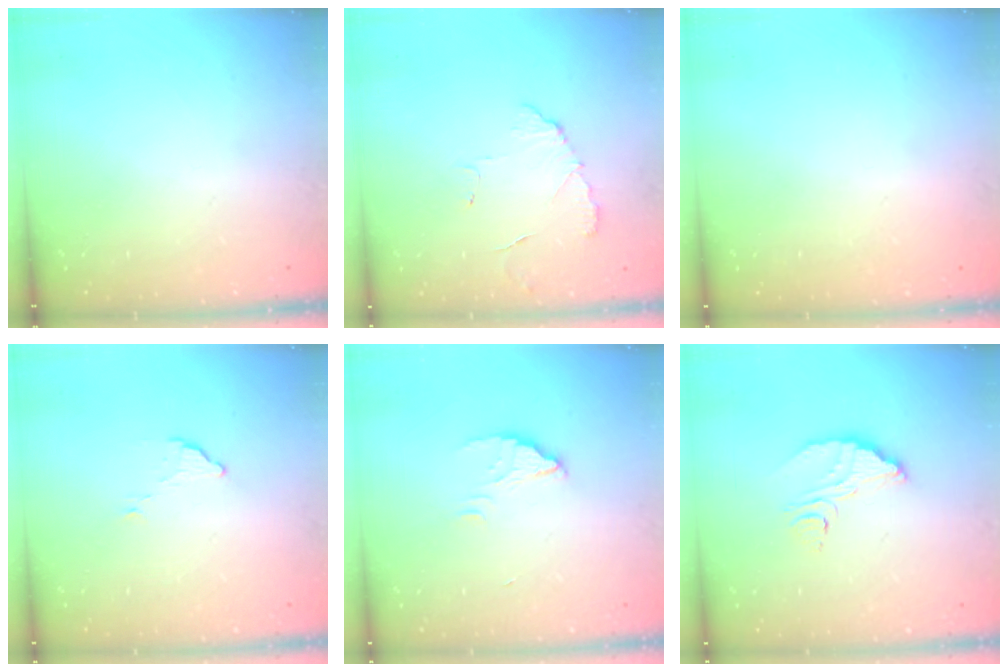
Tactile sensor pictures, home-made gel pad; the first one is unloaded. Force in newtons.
{"total": 6.3, "press": 6.3, "slide": 0.4}
{"total": 2.2, "press": 2.2, "slide": 0.1}
{"total": 3.6, "press": 3.6, "slide": 0.2}
{"total": 2.1, "press": 2.1, "slide": 0.1}
{"total": 9.0, "press": 9.0, "slide": 0.7}